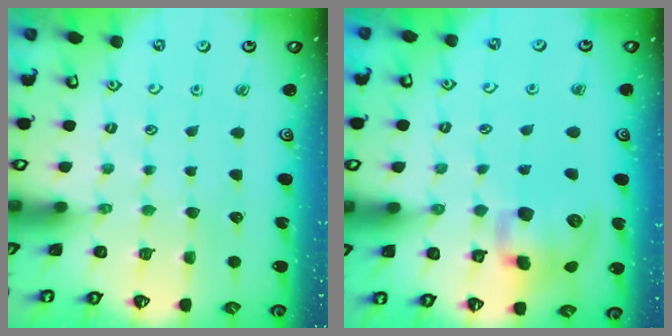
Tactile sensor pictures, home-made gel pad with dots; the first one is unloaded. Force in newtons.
{"total": 12.9, "press": 12.7, "slide": 2.1}